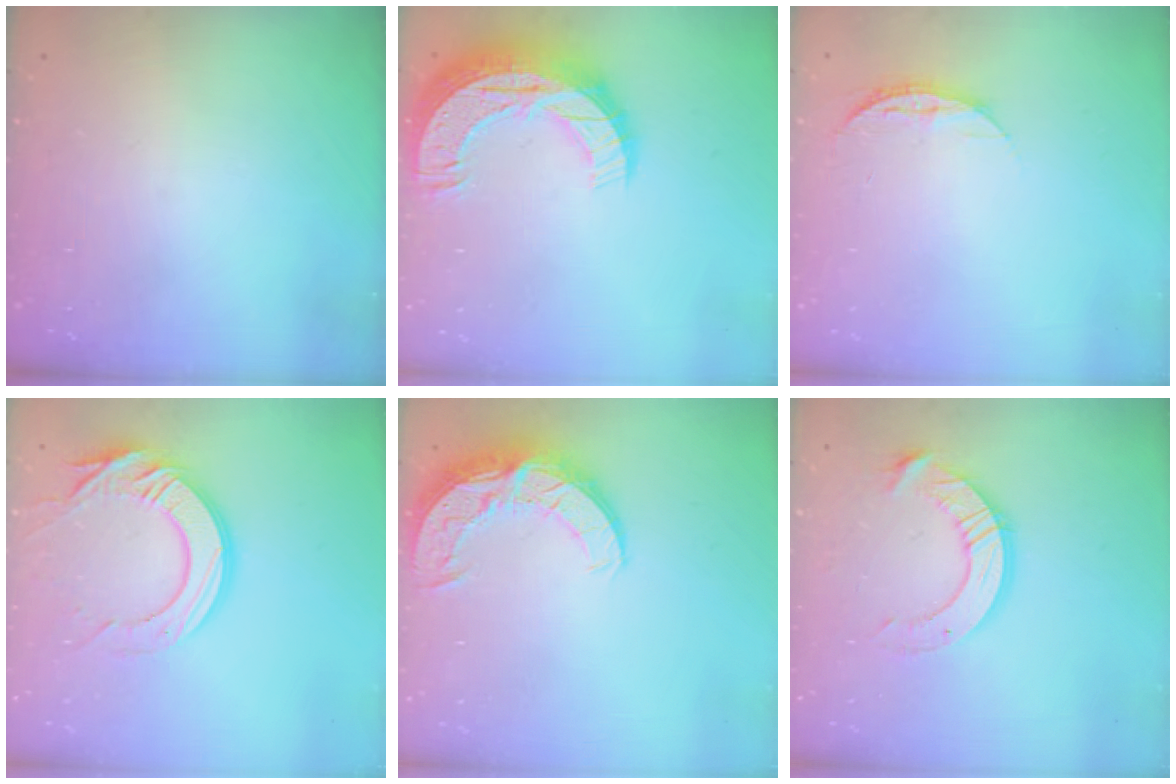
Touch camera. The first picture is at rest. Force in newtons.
{"total": 16.4, "press": 16.4, "slide": 1.0}
{"total": 7.3, "press": 7.3, "slide": 0.6}
{"total": 16.4, "press": 16.4, "slide": 1.2}
{"total": 11.0, "press": 10.9, "slide": 0.8}
{"total": 10.1, "press": 10.1, "slide": 0.9}